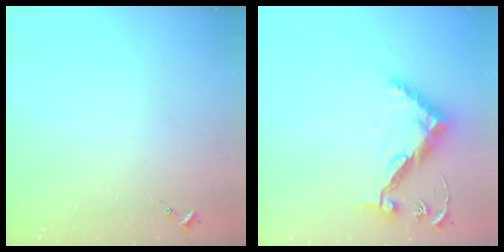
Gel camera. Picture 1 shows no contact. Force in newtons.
{"total": 12.7, "press": 12.7, "slide": 0.5}